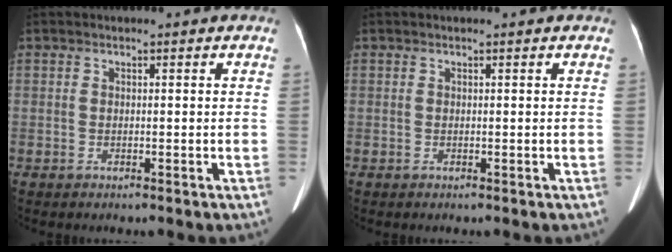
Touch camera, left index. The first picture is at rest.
{"total": 0.0}